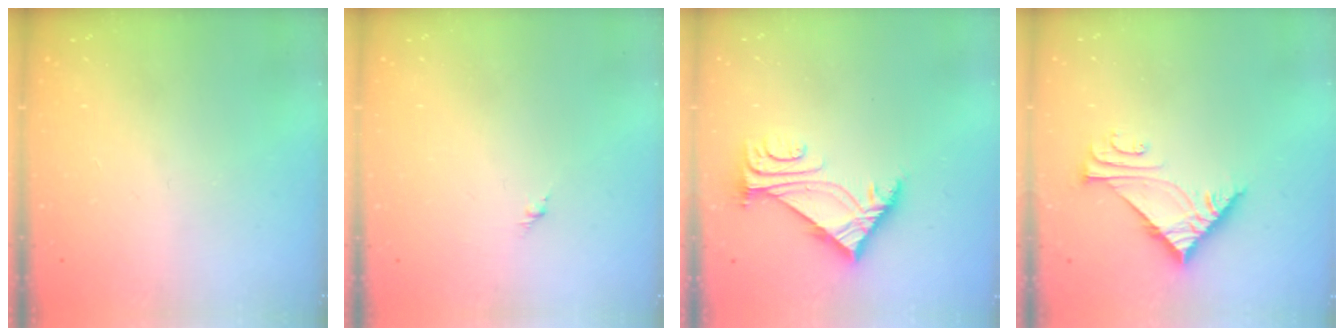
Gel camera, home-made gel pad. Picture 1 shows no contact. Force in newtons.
{"total": 1.3, "press": 1.2, "slide": 0.5}
{"total": 5.9, "press": 5.8, "slide": 1.1}
{"total": 7.7, "press": 7.7, "slide": 0.4}